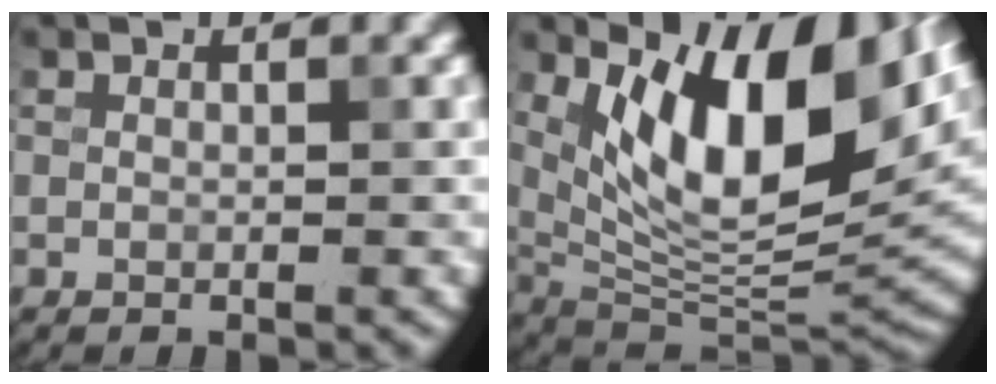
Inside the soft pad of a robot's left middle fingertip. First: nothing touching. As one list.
[{"total": 14.0, "force": [3.8, 5.7, 12.3], "torque": [-0.184, -0.006, 0.073]}]